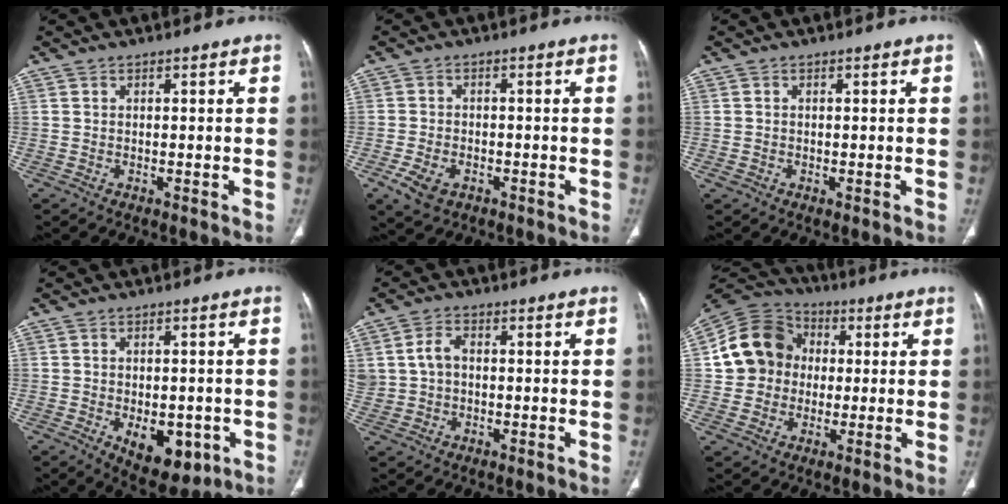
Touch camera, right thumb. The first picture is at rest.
{"total": 5.6, "force": [-2.7, 3.6, 3.3], "torque": [-0.067, 0.008, -0.043]}
{"total": 0.9, "force": [-0.2, 0.6, 0.6], "torque": [-0.013, 0.001, -0.001]}
{"total": 10.1, "force": [-3.2, 5.8, 7.7], "torque": [-0.084, 0.000, -0.029]}
{"total": 5.5, "force": [0.5, 4.1, 3.6], "torque": [-0.072, 0.012, 0.013]}
{"total": 13.4, "force": [1.0, 12.0, 5.9], "torque": [-0.088, 0.023, 0.009]}